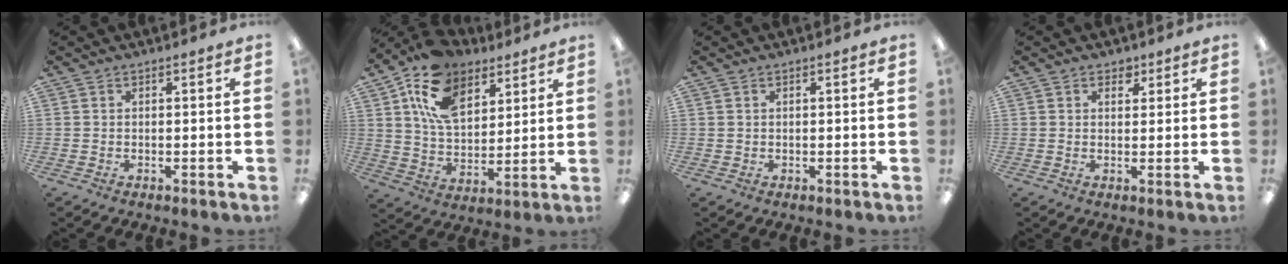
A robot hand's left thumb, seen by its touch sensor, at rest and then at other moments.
{"total": 16.2, "force": [9.3, 10.1, 8.5], "torque": [-0.162, -0.027, 0.178]}
{"total": 0.5, "force": [0.3, 0.4, 0.0], "torque": [0.000, 0.002, 0.005]}
{"total": 2.4, "force": [1.6, 1.6, 0.9], "torque": [0.004, -0.007, 0.023]}